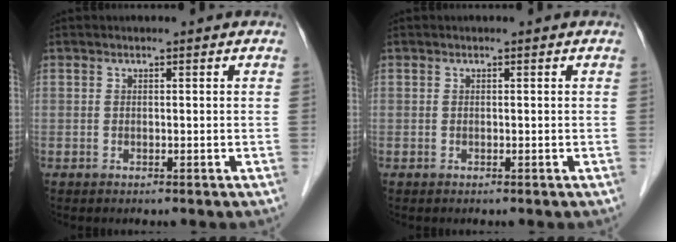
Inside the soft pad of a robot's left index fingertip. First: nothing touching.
{"total": 0.0}